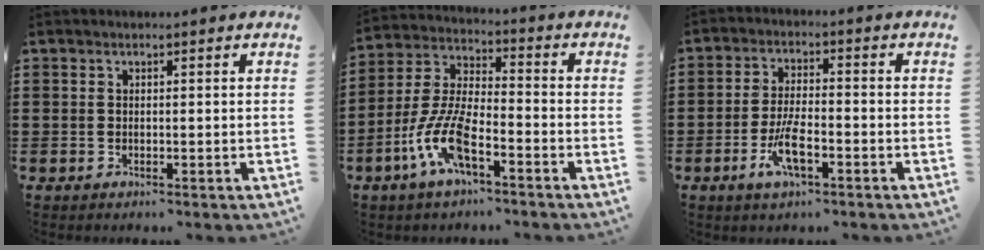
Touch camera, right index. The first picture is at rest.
{"total": 9.3, "force": [-4.9, 2.8, 7.4], "torque": [-0.184, -0.012, -0.097]}
{"total": 6.2, "force": [-2.8, 1.8, 5.3], "torque": [-0.119, -0.010, -0.056]}